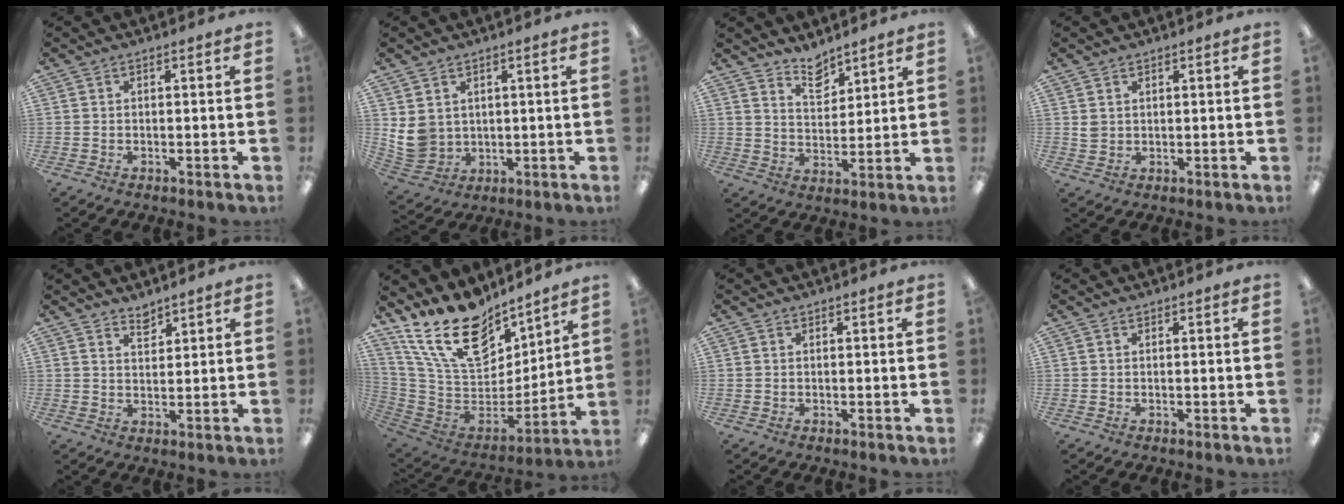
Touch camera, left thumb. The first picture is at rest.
{"total": 7.3, "force": [2.1, 6.5, 2.6], "torque": [-0.065, -0.011, 0.044]}
{"total": 7.0, "force": [6.2, 2.8, 1.7], "torque": [-0.022, -0.042, 0.112]}
{"total": 2.3, "force": [1.1, 1.9, 0.7], "torque": [-0.016, 0.001, 0.021]}
{"total": 3.2, "force": [3.0, 1.0, 0.4], "torque": [0.004, -0.025, 0.053]}
{"total": 22.0, "force": [14.8, 11.4, 11.6], "torque": [-0.220, -0.097, 0.271]}
{"total": 0.0}
{"total": 0.0}